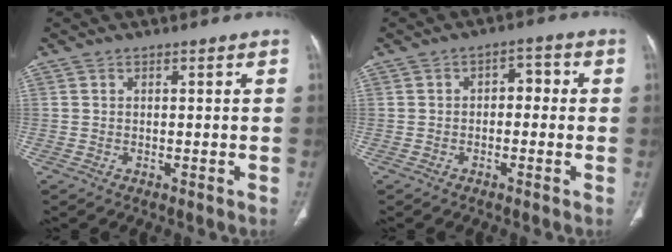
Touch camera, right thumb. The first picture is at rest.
{"total": 3.8, "force": [-0.2, 2.5, 2.8], "torque": [-0.021, 0.020, -0.014]}